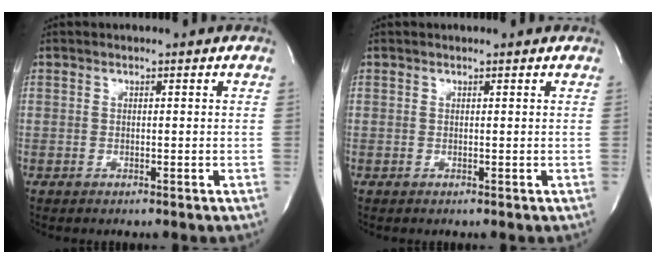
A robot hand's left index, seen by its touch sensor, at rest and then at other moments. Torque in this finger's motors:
{"motor_torque": [0.02, -0.02, 0.00, 0.01]}